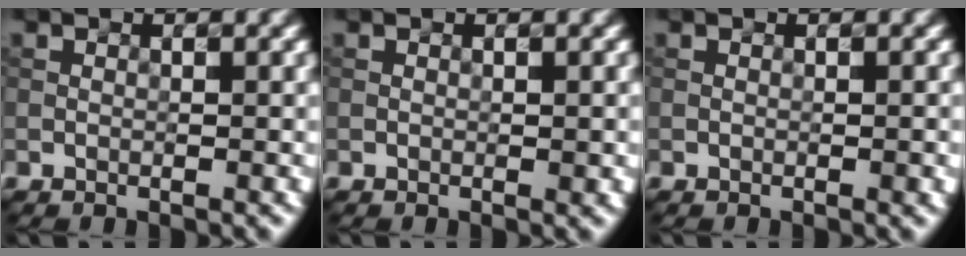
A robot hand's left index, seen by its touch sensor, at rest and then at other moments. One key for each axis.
{"total": 0.7, "fx": -0.2, "fy": 0.2, "fz": 0.6, "tx": -0.009, "ty": 0.001, "tz": -0.001}
{"total": 0.8, "fx": -0.3, "fy": 0.2, "fz": 0.7, "tx": -0.011, "ty": 0.000, "tz": -0.003}